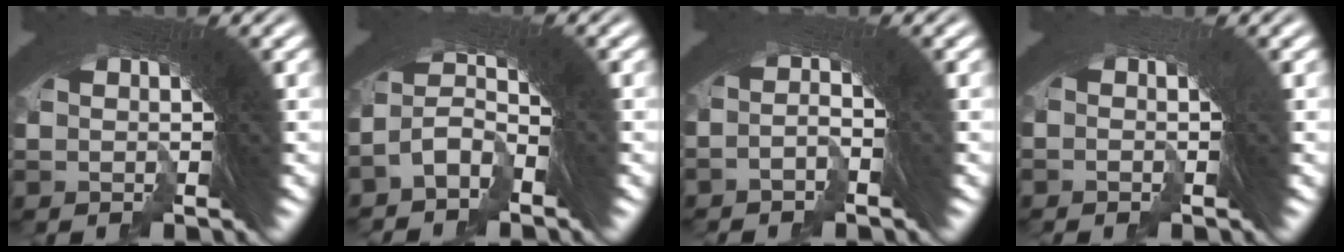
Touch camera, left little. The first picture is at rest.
{"total": 3.2, "force": [-2.3, 2.2, 0.2], "torque": [0.000, 0.001, -0.050]}
{"total": 2.1, "force": [-2.1, 0.0, -0.3], "torque": [0.033, 0.013, -0.044]}
{"total": 2.2, "force": [-1.3, -1.1, -1.3], "torque": [0.025, -0.004, -0.020]}